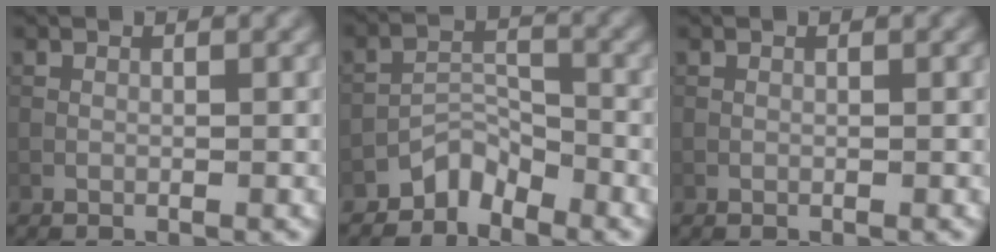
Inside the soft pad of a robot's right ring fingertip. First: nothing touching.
{"total": 2.8, "force": [-2.6, 1.0, 0.6], "torque": [-0.004, 0.014, -0.051]}
{"total": 0.0}